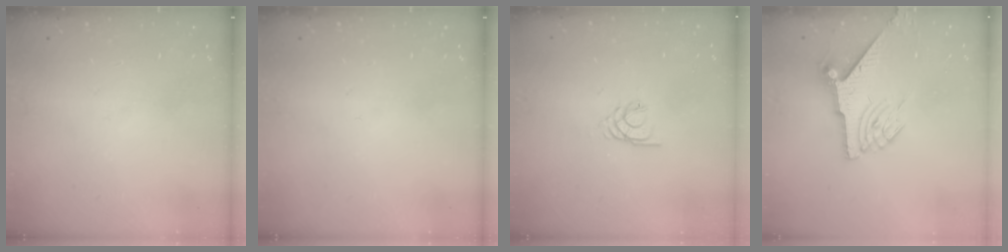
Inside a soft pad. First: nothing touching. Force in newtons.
{"total": 0.0}
{"total": 2.2, "press": 2.1, "slide": 0.4}
{"total": 7.4, "press": 7.4, "slide": 0.2}